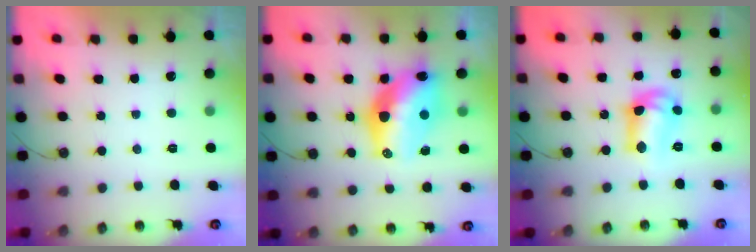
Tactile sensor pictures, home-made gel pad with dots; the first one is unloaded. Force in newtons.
{"total": 16.2, "press": 16.1, "slide": 1.8}
{"total": 12.5, "press": 11.9, "slide": 3.9}